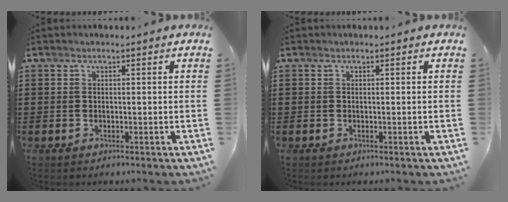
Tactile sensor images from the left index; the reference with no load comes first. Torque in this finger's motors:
{"motor_torque": [0.00, 0.00, 0.00, 0.01]}